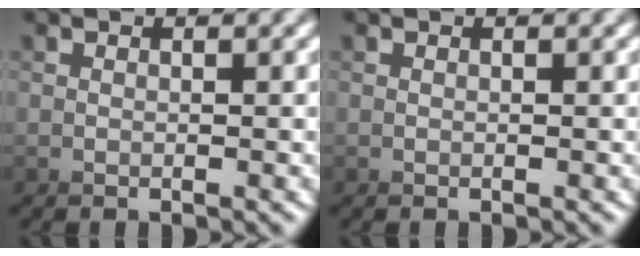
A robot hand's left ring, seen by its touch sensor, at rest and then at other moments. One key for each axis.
{"total": 0.0}